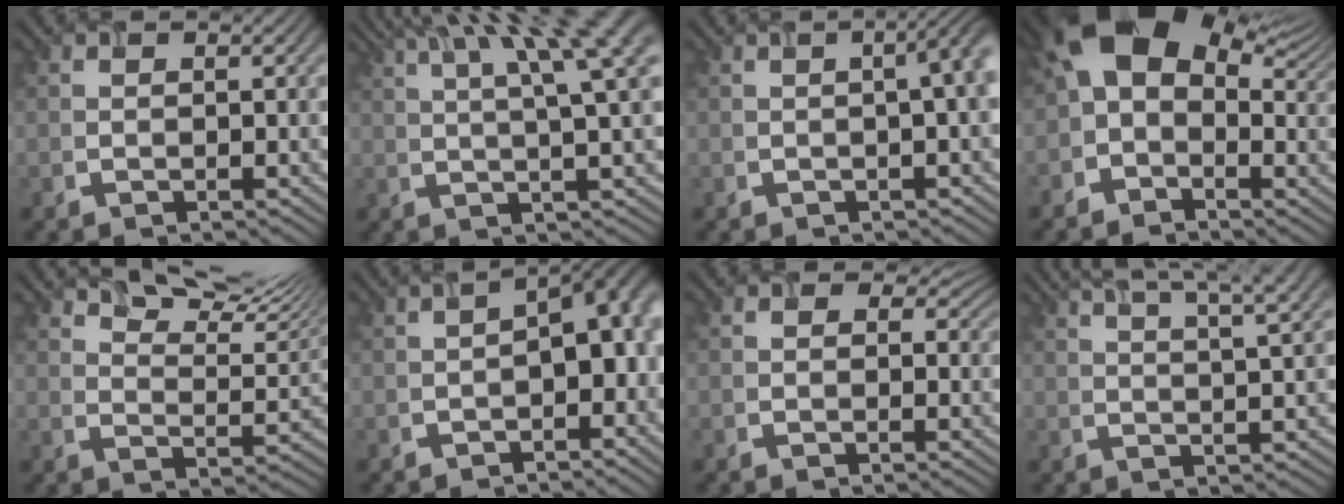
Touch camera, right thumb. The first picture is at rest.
{"total": 14.9, "force": [7.6, 3.4, 12.3], "torque": [-0.183, 0.033, 0.108]}
{"total": 4.3, "force": [0.5, 1.4, 4.1], "torque": [-0.044, 0.018, 0.002]}
{"total": 12.6, "force": [3.5, 8.0, 9.1], "torque": [-0.168, 0.010, 0.054]}
{"total": 9.9, "force": [7.8, 2.5, 5.4], "torque": [-0.099, -0.001, 0.121]}
{"total": 6.4, "force": [-1.1, 3.5, 5.2], "torque": [-0.067, 0.001, -0.016]}
{"total": 2.6, "force": [1.2, 1.9, 1.3], "torque": [-0.026, -0.010, 0.003]}
{"total": 8.6, "force": [5.9, 1.7, 6.0], "torque": [-0.091, 0.013, 0.071]}